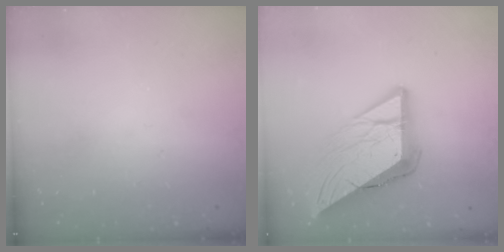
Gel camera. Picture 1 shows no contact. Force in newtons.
{"total": 17.8, "press": 17.7, "slide": 2.2}